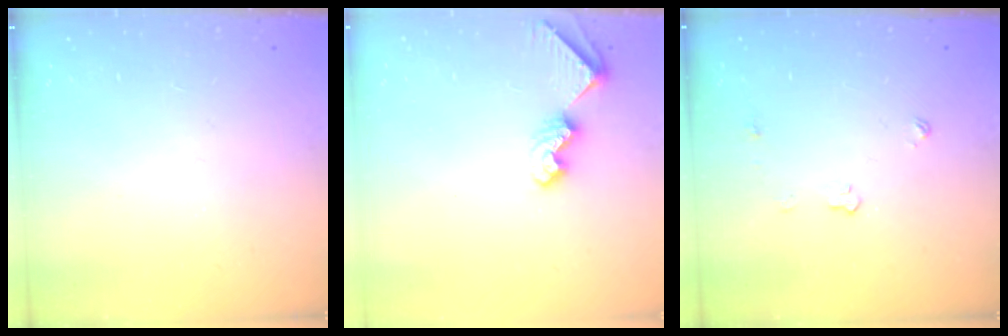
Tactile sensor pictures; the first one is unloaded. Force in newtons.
{"total": 8.7, "press": 8.7, "slide": 0.7}
{"total": 5.0, "press": 4.9, "slide": 0.3}